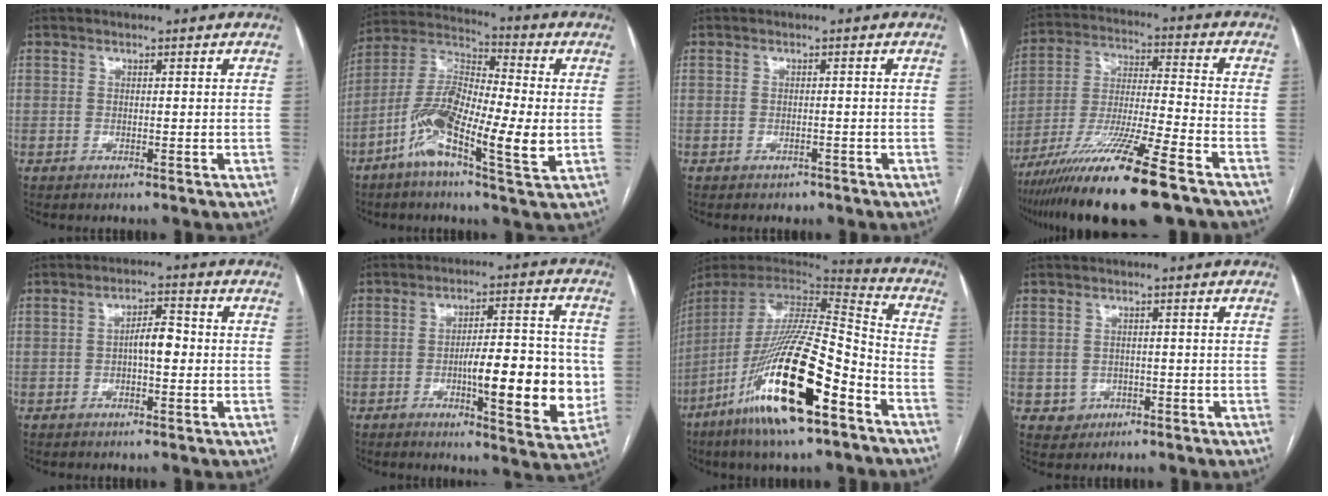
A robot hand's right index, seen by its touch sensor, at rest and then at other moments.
{"total": 14.7, "force": [-4.0, 3.2, 13.7], "torque": [-0.272, 0.004, -0.082]}
{"total": 1.5, "force": [-1.1, 0.9, 0.2], "torque": [-0.010, 0.001, -0.014]}
{"total": 18.7, "force": [-12.7, 0.6, 13.7], "torque": [-0.250, -0.044, -0.229]}
{"total": 4.2, "force": [-0.4, 1.4, 3.9], "torque": [-0.062, 0.014, -0.008]}
{"total": 14.8, "force": [-2.5, 3.3, 14.1], "torque": [-0.199, 0.006, -0.033]}
{"total": 25.5, "force": [-13.0, 4.1, 21.5], "torque": [-0.414, -0.053, -0.237]}
{"total": 3.0, "force": [-0.9, 2.8, 0.3], "torque": [0.005, 0.010, -0.007]}